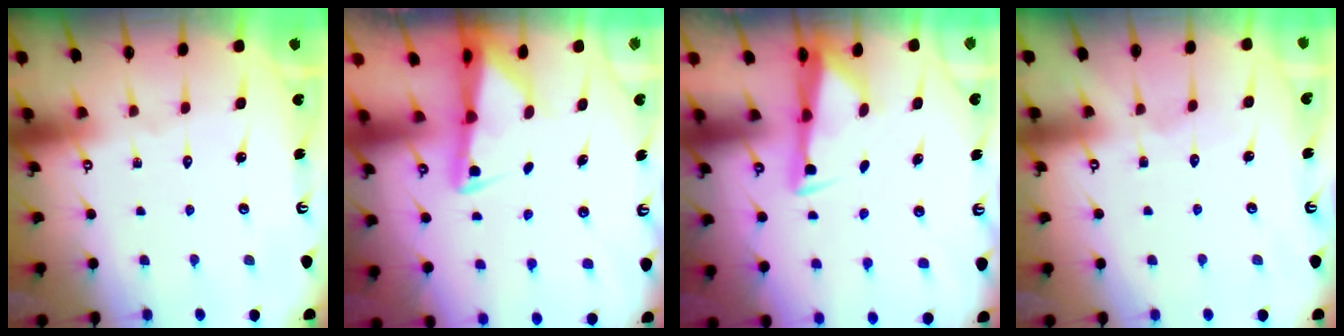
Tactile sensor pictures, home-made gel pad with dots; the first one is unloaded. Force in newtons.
{"total": 2.4, "press": 2.3, "slide": 0.5}
{"total": 3.2, "press": 3.1, "slide": 0.9}
{"total": 2.8, "press": 2.8, "slide": 0.3}